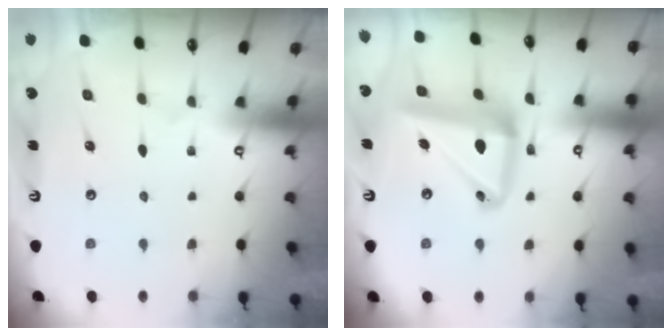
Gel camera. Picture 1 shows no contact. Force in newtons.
{"total": 15.4, "press": 15.3, "slide": 1.9}